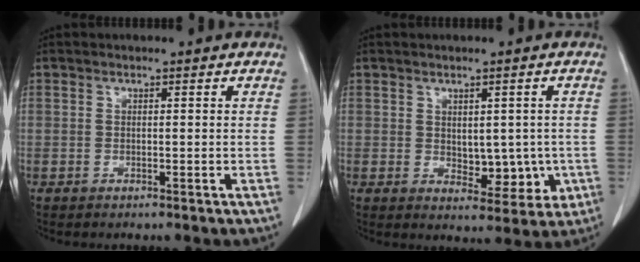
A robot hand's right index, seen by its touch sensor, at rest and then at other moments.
{"total": 6.2, "force": [-0.5, 3.7, 4.9], "torque": [-0.051, -0.002, 0.008]}